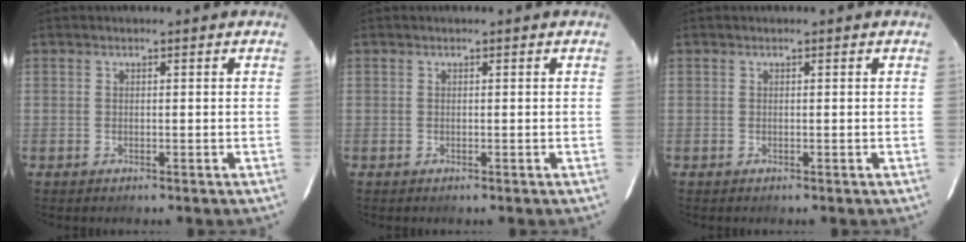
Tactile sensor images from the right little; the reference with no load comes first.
{"total": 0.0}
{"total": 0.0}